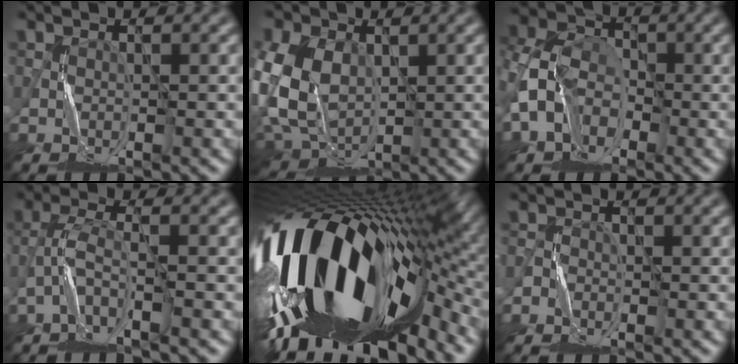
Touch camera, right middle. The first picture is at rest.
{"total": 8.8, "force": [0.6, 6.2, 6.2], "torque": [-0.157, 0.002, -0.002]}
{"total": 6.8, "force": [-2.3, 4.9, 4.1], "torque": [-0.091, 0.005, -0.059]}
{"total": 2.5, "force": [-2.0, 0.1, 1.5], "torque": [-0.037, 0.010, -0.051]}
{"total": 19.0, "force": [-3.6, 8.5, 16.6], "torque": [-0.290, -0.026, -0.057]}
{"total": 1.4, "force": [-1.2, 0.6, -0.1], "torque": [0.009, 0.002, -0.024]}